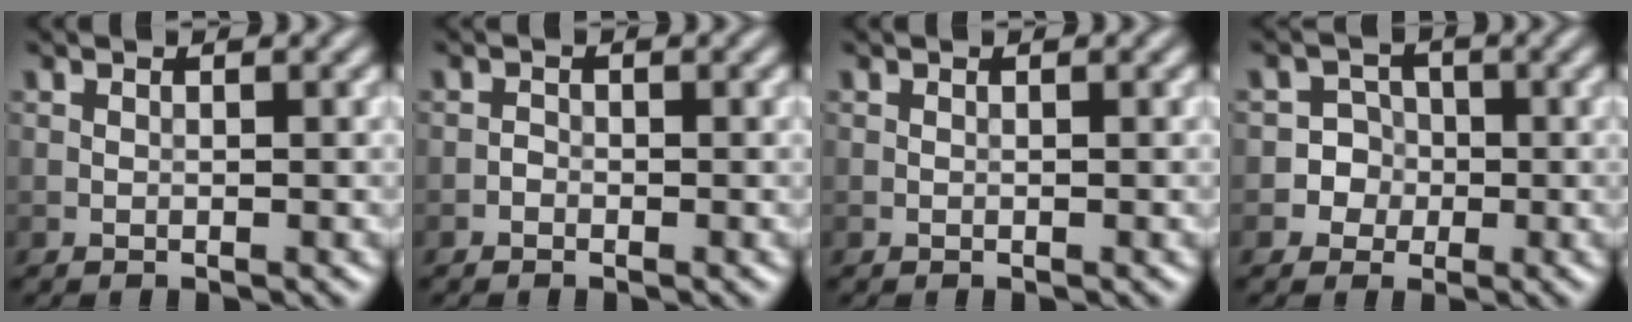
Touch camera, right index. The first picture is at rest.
{"total": 0.6, "force": [-0.4, 0.4, 0.1], "torque": [0.002, 0.000, -0.007]}
{"total": 0.0}
{"total": 3.9, "force": [-0.9, 3.8, 0.4], "torque": [0.021, 0.015, -0.029]}